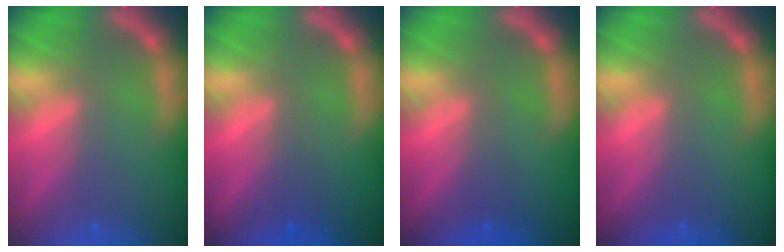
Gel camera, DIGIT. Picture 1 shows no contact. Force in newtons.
{"total": 1.5}
{"total": 1.0}
{"total": 0.0}